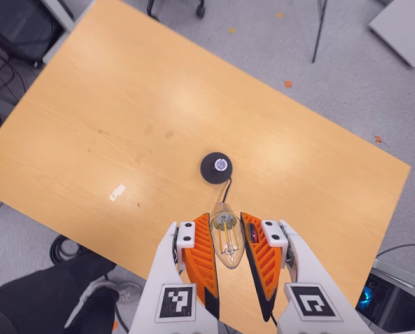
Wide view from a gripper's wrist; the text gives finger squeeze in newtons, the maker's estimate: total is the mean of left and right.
{"total": 10.4, "left": 9.9, "right": 10.9}